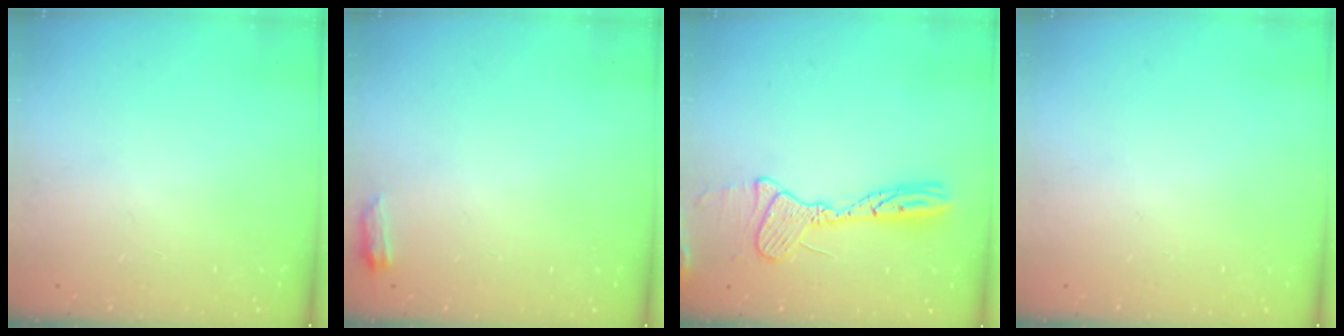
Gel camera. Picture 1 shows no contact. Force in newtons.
{"total": 3.3, "press": 3.2, "slide": 0.5}
{"total": 13.1, "press": 13.1, "slide": 0.3}
{"total": 0.0}